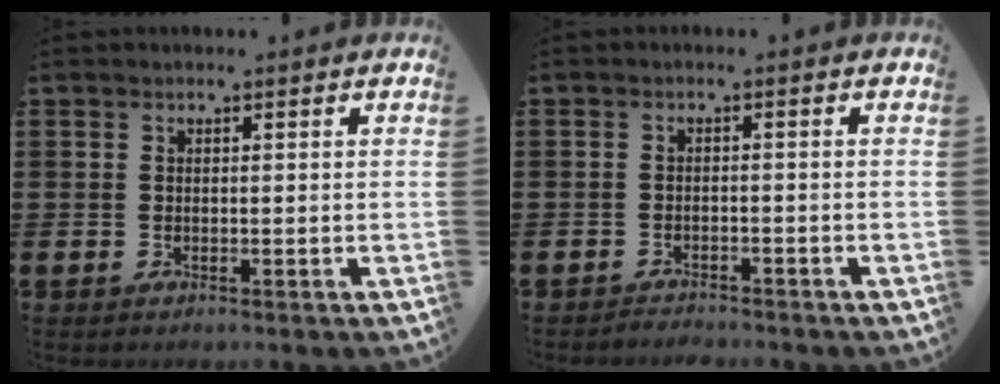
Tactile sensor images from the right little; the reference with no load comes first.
{"total": 1.5, "force": [-1.5, 0.0, -0.1], "torque": [-0.003, 0.004, -0.034]}